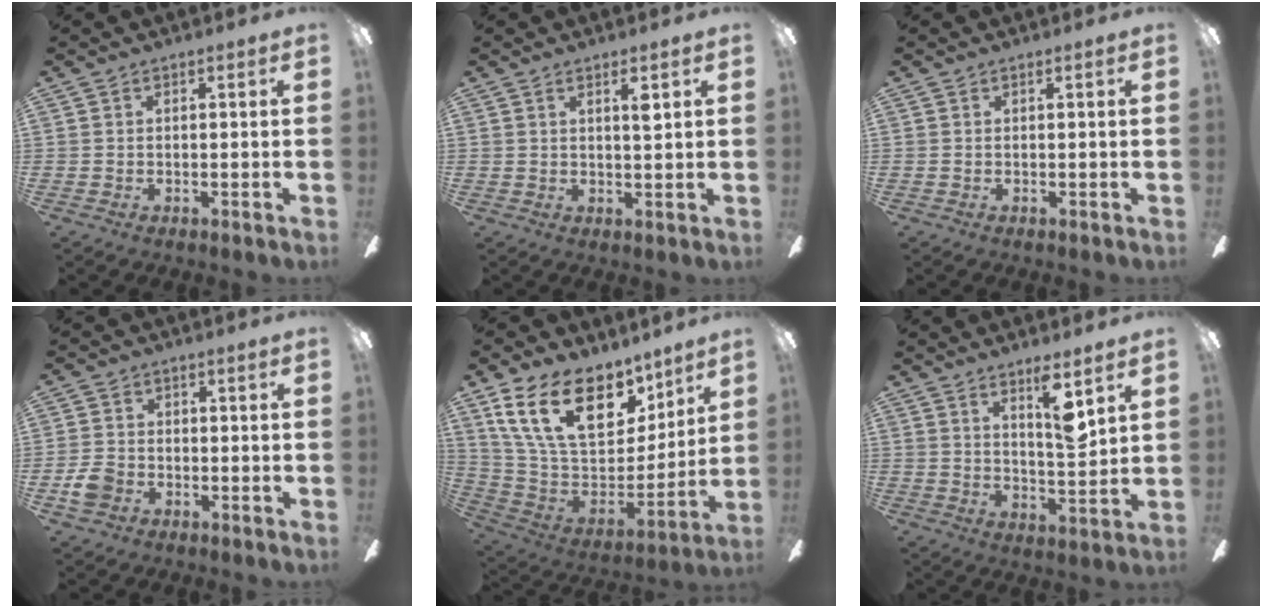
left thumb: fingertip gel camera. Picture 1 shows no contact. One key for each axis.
{"total": 3.0, "fx": 1.6, "fy": 0.2, "fz": 2.5, "tx": -0.038, "ty": -0.006, "tz": 0.023}
{"total": 0.0}
{"total": 4.9, "fx": -2.1, "fy": 3.7, "fz": 2.4, "tx": -0.049, "ty": 0.012, "tz": -0.038}
{"total": 23.3, "fx": 13.3, "fy": 12.5, "fz": 14.4, "tx": -0.278, "ty": -0.076, "tz": 0.243}
{"total": 8.3, "fx": 5.1, "fy": 1.2, "fz": 6.4, "tx": -0.097, "ty": -0.029, "tz": 0.078}